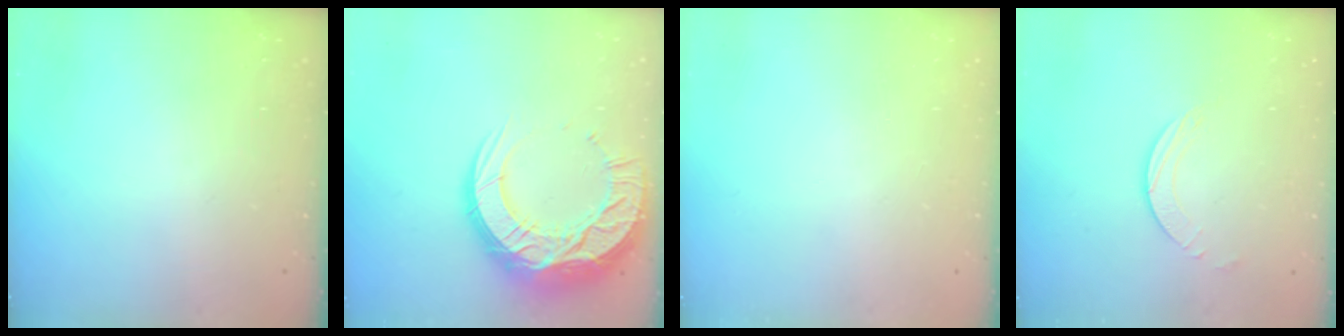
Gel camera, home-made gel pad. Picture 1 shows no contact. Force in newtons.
{"total": 22.3, "press": 22.2, "slide": 1.9}
{"total": 0.0}
{"total": 2.0, "press": 1.9, "slide": 0.3}